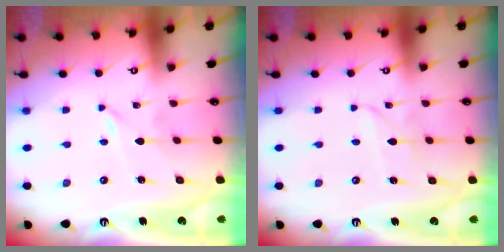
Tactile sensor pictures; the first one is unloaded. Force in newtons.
{"total": 2.4, "press": 2.4, "slide": 0.3}